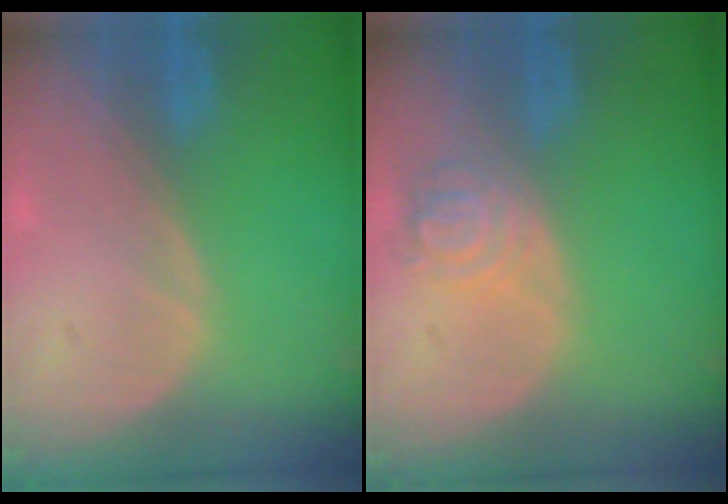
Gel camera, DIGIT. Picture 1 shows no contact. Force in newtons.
{"total": 4.5, "press": 4.2, "slide": 1.7}